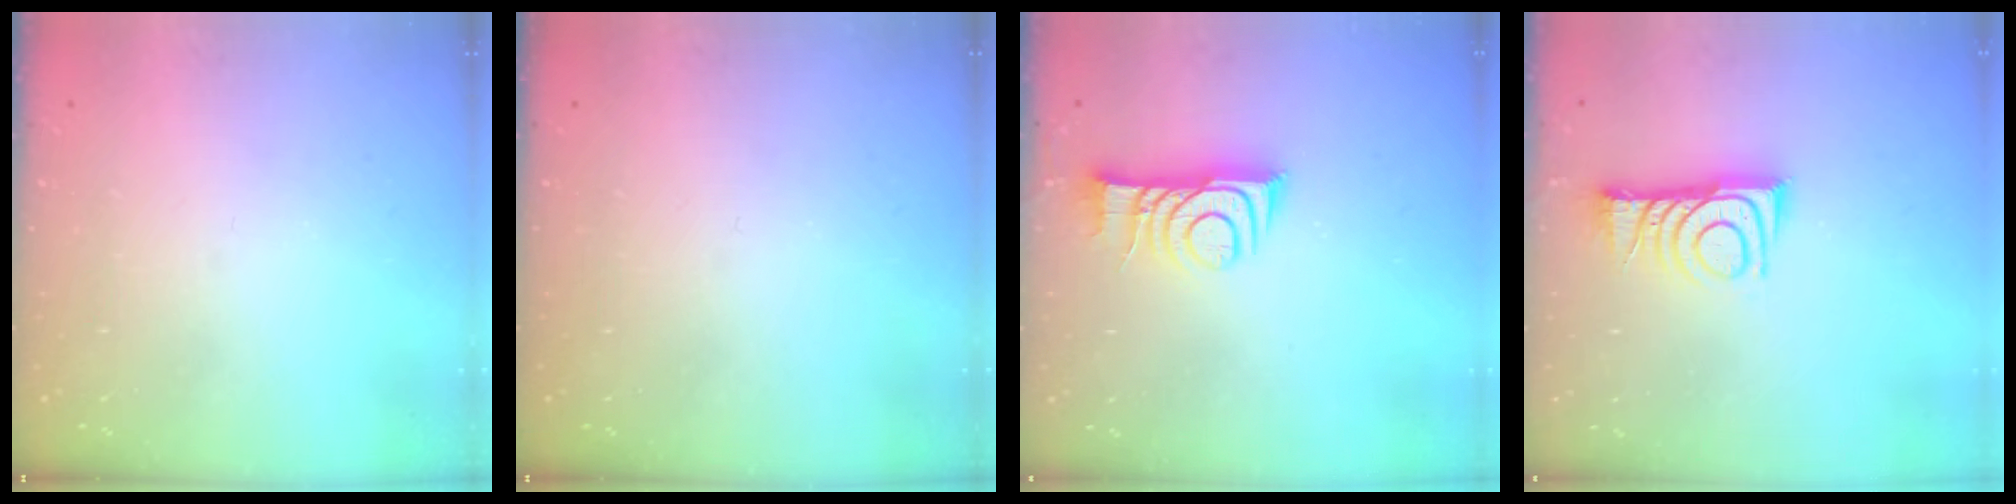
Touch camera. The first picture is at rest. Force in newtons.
{"total": 0.0}
{"total": 10.6, "press": 10.6, "slide": 1.0}
{"total": 9.9, "press": 9.9, "slide": 0.8}